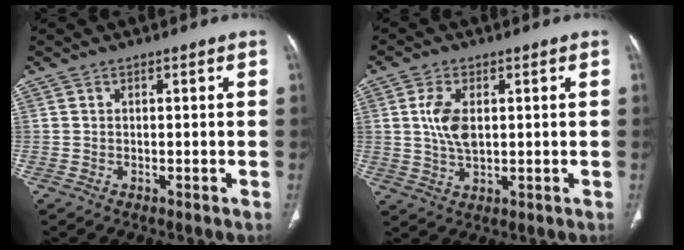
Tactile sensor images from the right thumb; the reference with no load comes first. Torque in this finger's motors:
{"motor_torque": [0.44, 1.74, 0.93, 0.09, 0.04]}